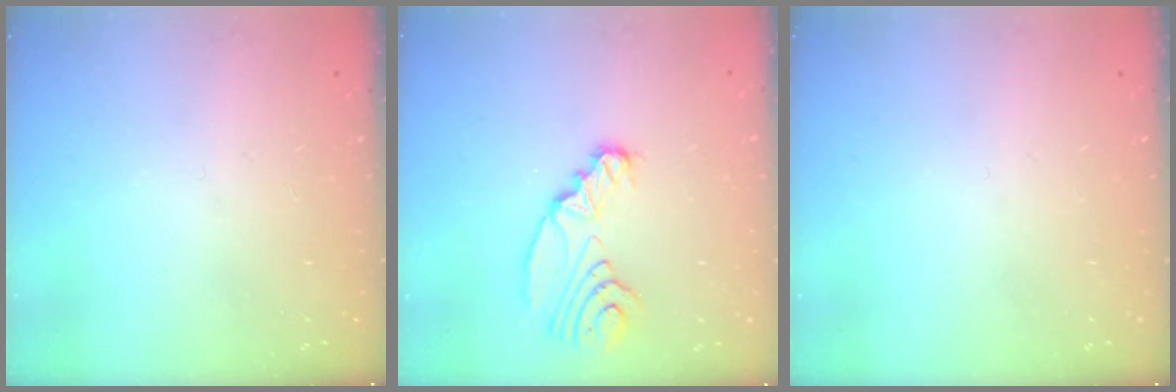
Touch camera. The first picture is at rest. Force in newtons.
{"total": 10.3, "press": 10.1, "slide": 2.1}
{"total": 0.0}